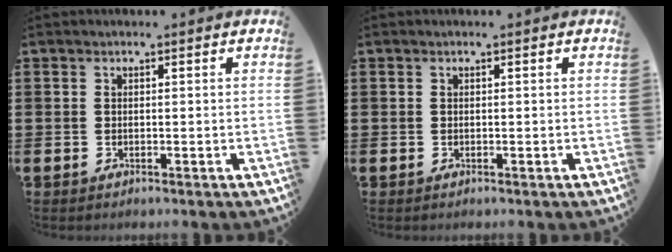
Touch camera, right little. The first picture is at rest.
{"total": 0.0}